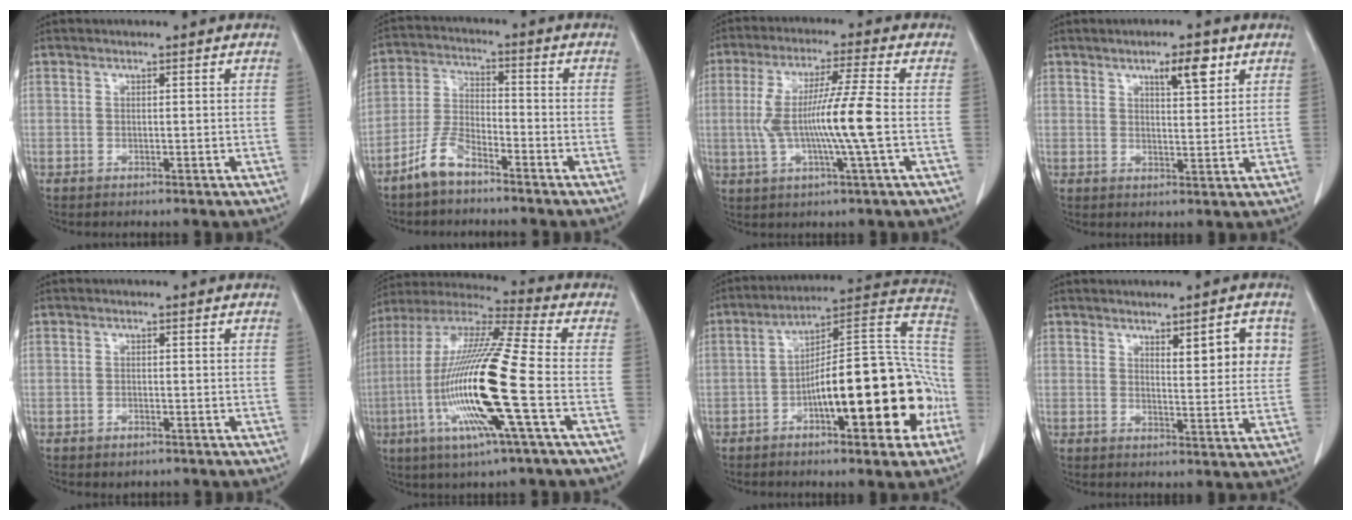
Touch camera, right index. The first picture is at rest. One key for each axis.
{"total": 6.5, "fx": -5.0, "fy": 2.2, "fz": 3.6, "tx": -0.086, "ty": 0.000, "tz": -0.102}
{"total": 11.0, "fx": -1.0, "fy": -0.7, "fz": 11.0, "tx": -0.218, "ty": 0.002, "tz": -0.020}
{"total": 5.1, "fx": 2.9, "fy": 1.3, "fz": 4.0, "tx": -0.064, "ty": 0.001, "tz": 0.047}
{"total": 1.2, "fx": -0.8, "fy": 0.7, "fz": 0.6, "tx": -0.012, "ty": 0.001, "tz": -0.006}
{"total": 19.9, "fx": -4.8, "fy": 0.2, "fz": 19.3, "tx": -0.398, "ty": -0.016, "tz": -0.102}
{"total": 21.5, "fx": -6.3, "fy": 5.5, "fz": 19.8, "tx": -0.239, "ty": 0.042, "tz": -0.079}
{"total": 6.3, "fx": 2.7, "fy": 1.6, "fz": 5.5, "tx": -0.070, "ty": -0.002, "tz": 0.037}